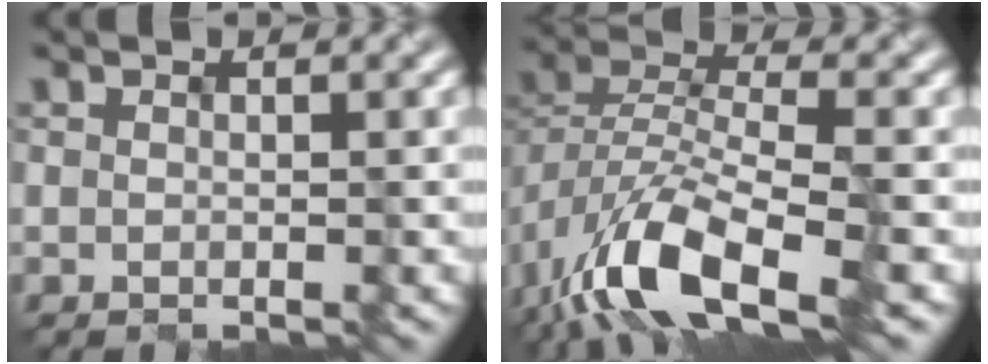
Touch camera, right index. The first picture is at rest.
{"total": 9.6, "force": [-5.3, 4.1, 6.9], "torque": [-0.132, -0.003, -0.102]}